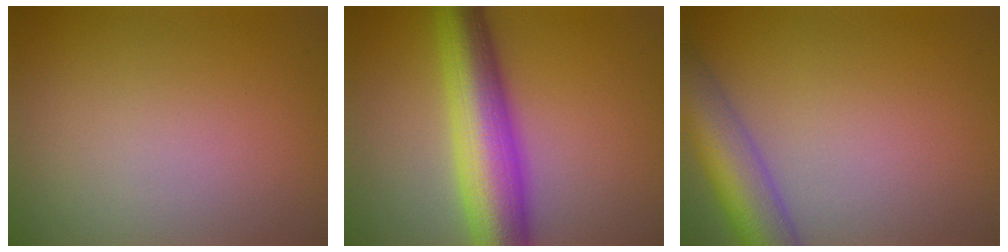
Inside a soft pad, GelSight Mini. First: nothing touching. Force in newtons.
{"total": 9.6, "press": 9.6, "slide": 0.2}
{"total": 6.9, "press": 6.9, "slide": 0.5}